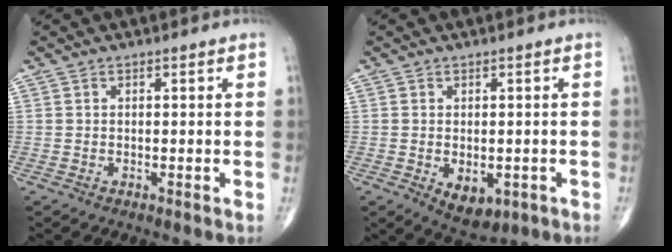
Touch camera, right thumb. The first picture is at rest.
{"total": 6.2, "force": [-1.9, 3.7, 4.6], "torque": [-0.056, -0.002, -0.012]}